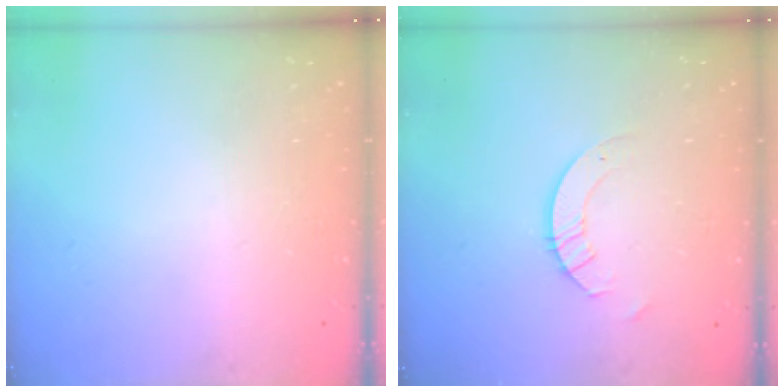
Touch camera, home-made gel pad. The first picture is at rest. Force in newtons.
{"total": 3.5, "press": 3.5, "slide": 0.3}